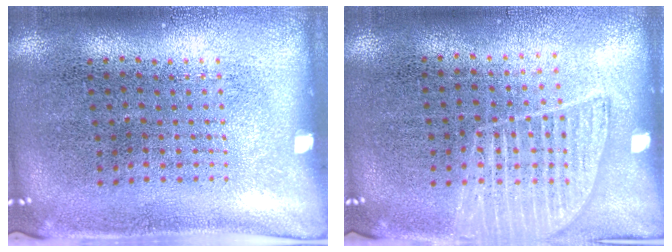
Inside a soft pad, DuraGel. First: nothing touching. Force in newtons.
{"total": 1.4, "press": 1.3, "slide": 0.6}